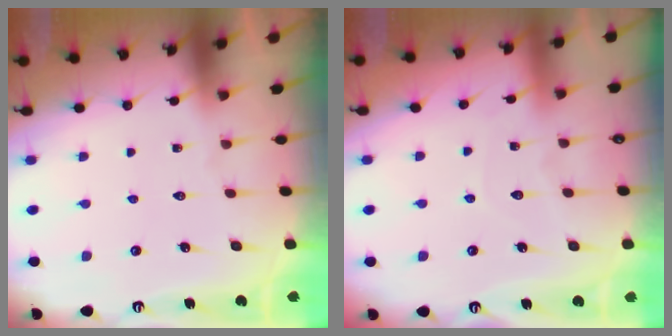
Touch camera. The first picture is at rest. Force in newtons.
{"total": 4.6, "press": 4.6, "slide": 0.4}